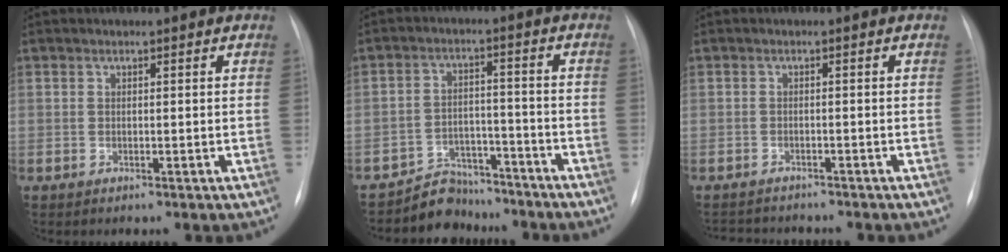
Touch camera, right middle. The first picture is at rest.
{"total": 6.8, "force": [-6.1, 3.0, -0.4], "torque": [0.016, 0.031, -0.098]}
{"total": 6.5, "force": [-6.3, 1.1, 1.1], "torque": [-0.019, 0.005, -0.093]}